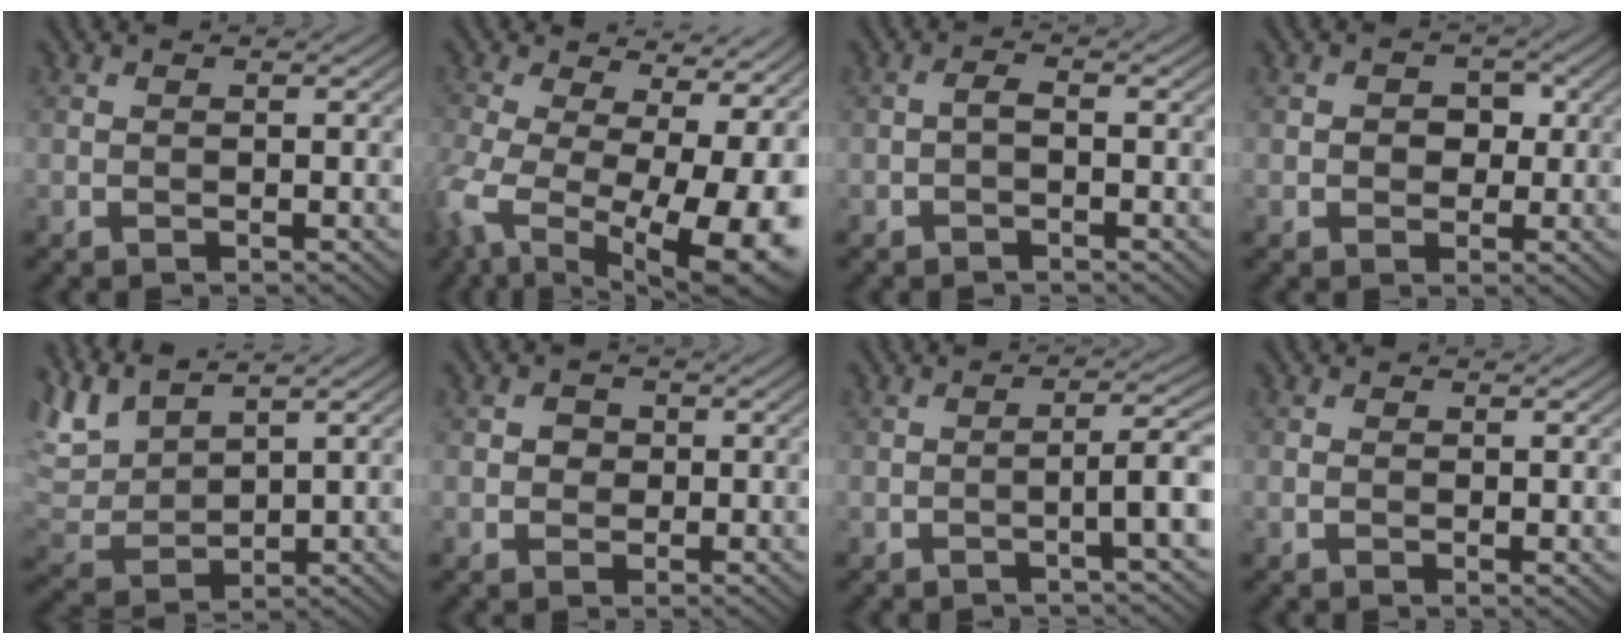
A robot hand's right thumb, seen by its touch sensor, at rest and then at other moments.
{"total": 16.6, "force": [-2.6, 8.0, 14.3], "torque": [-0.260, -0.039, -0.013]}
{"total": 1.3, "force": [-0.6, 0.3, 1.1], "torque": [-0.022, 0.004, -0.016]}
{"total": 2.6, "force": [0.1, 2.3, 1.3], "torque": [-0.020, -0.002, -0.004]}
{"total": 7.3, "force": [5.7, 2.1, 4.0], "torque": [-0.116, 0.009, 0.120]}
{"total": 1.8, "force": [0.1, 1.7, 0.5], "torque": [-0.004, -0.002, -0.001]}
{"total": 4.3, "force": [-1.2, 0.3, 4.1], "torque": [-0.064, 0.018, -0.032]}
{"total": 0.7, "force": [0.2, 0.2, 0.7], "torque": [-0.015, -0.003, 0.003]}